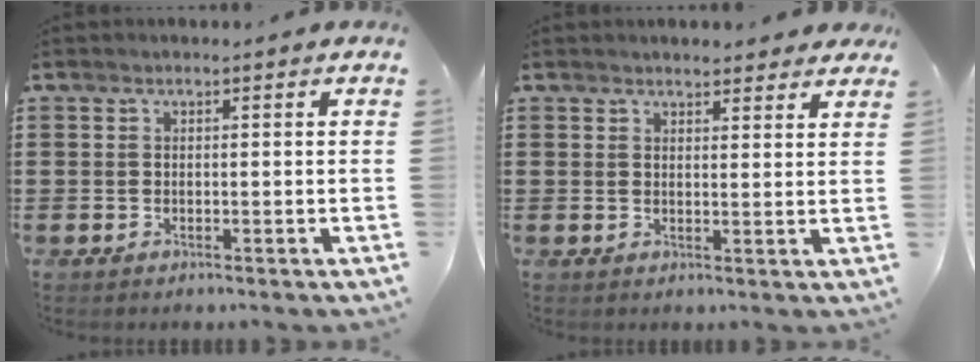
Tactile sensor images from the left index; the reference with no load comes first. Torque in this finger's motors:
{"motor_torque": [0.40, 0.04, 0.10, 0.01]}